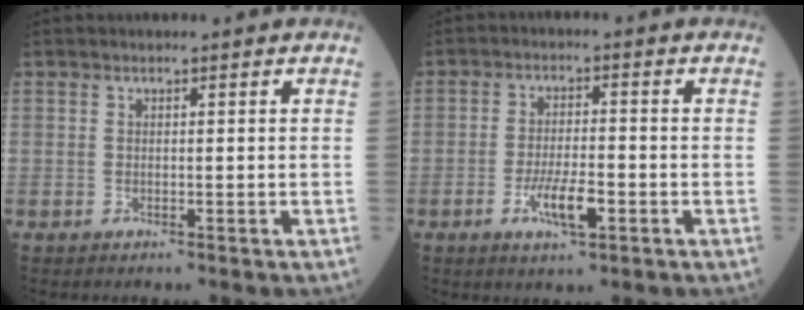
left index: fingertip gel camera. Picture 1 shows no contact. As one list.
[{"total": 5.6, "force": [-2.4, 1.3, 4.9], "torque": [-0.095, -0.003, -0.043]}]